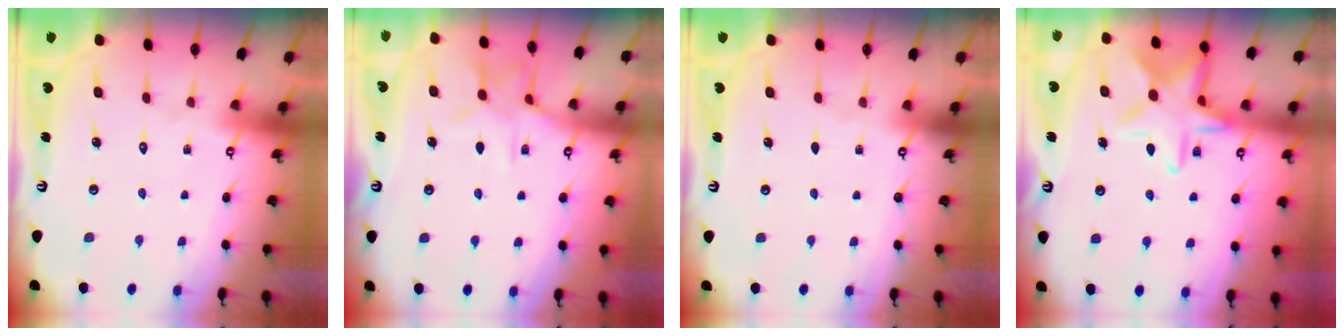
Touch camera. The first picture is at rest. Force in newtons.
{"total": 9.4, "press": 9.4, "slide": 0.7}
{"total": 0.0}
{"total": 14.5, "press": 14.5, "slide": 0.9}